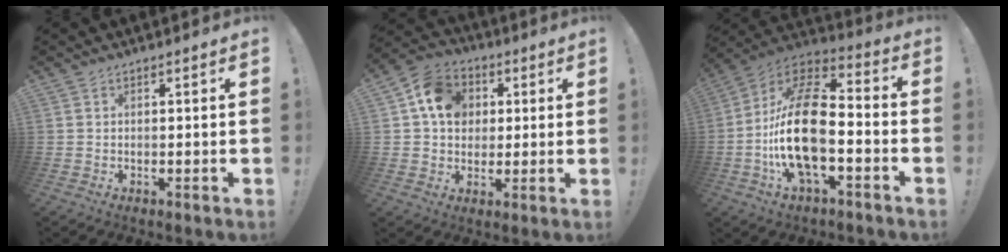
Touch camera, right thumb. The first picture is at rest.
{"total": 12.9, "force": [3.3, 10.9, 6.0], "torque": [-0.092, 0.007, 0.070]}
{"total": 22.5, "force": [-4.7, 10.3, 19.4], "torque": [-0.386, 0.030, -0.077]}